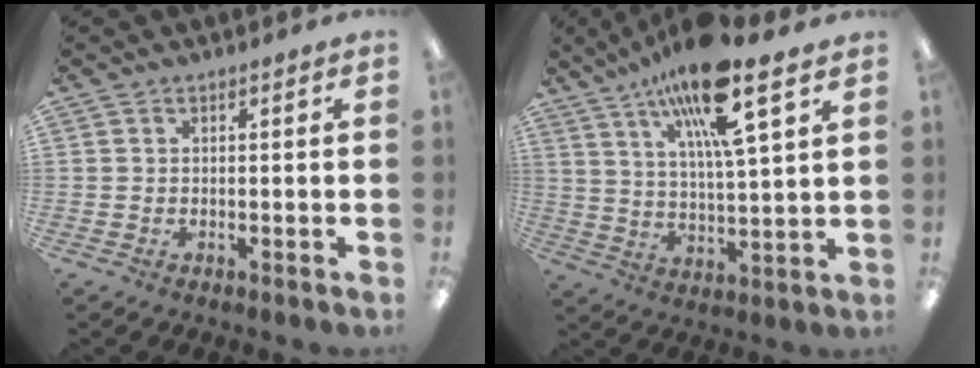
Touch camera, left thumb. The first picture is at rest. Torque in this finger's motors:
{"motor_torque": [0.38, 0.87, 1.68, -1.10, 0.50]}